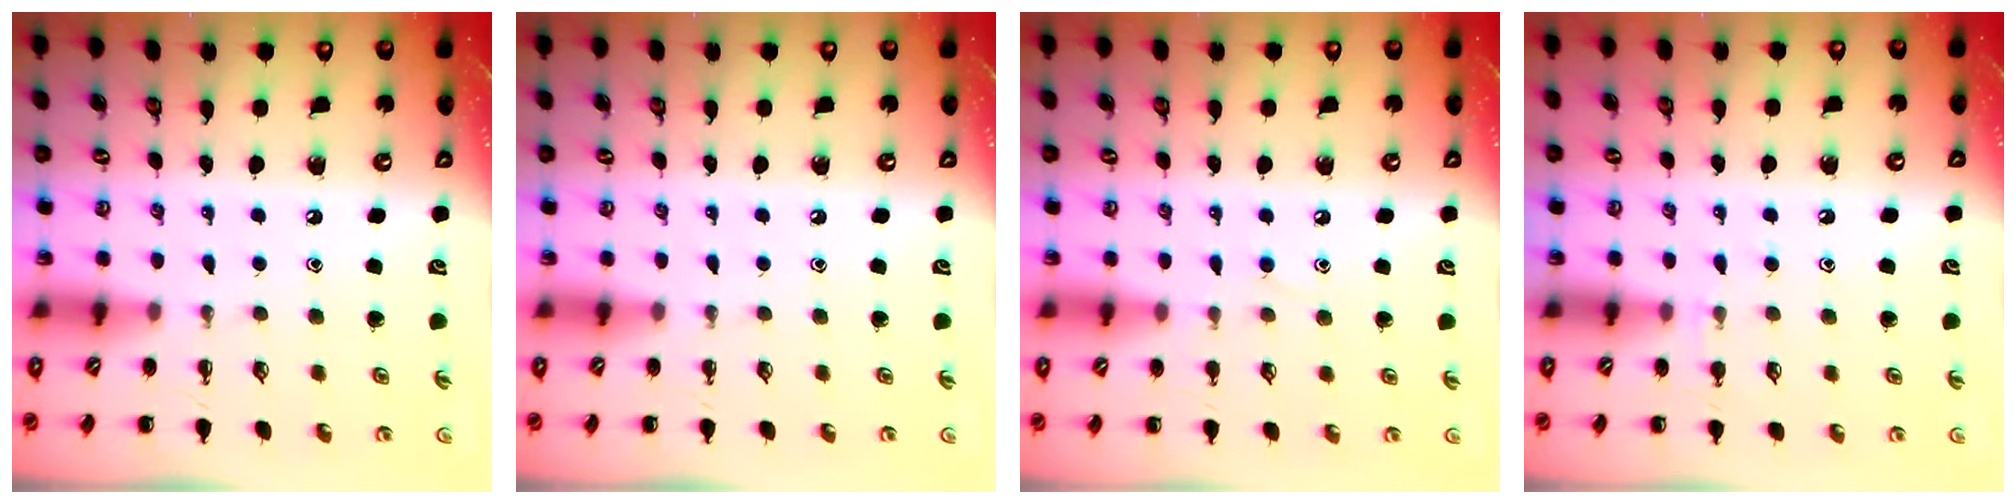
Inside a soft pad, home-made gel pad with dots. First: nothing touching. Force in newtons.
{"total": 0.0}
{"total": 6.2, "press": 5.8, "slide": 2.4}
{"total": 6.2, "press": 5.9, "slide": 2.0}